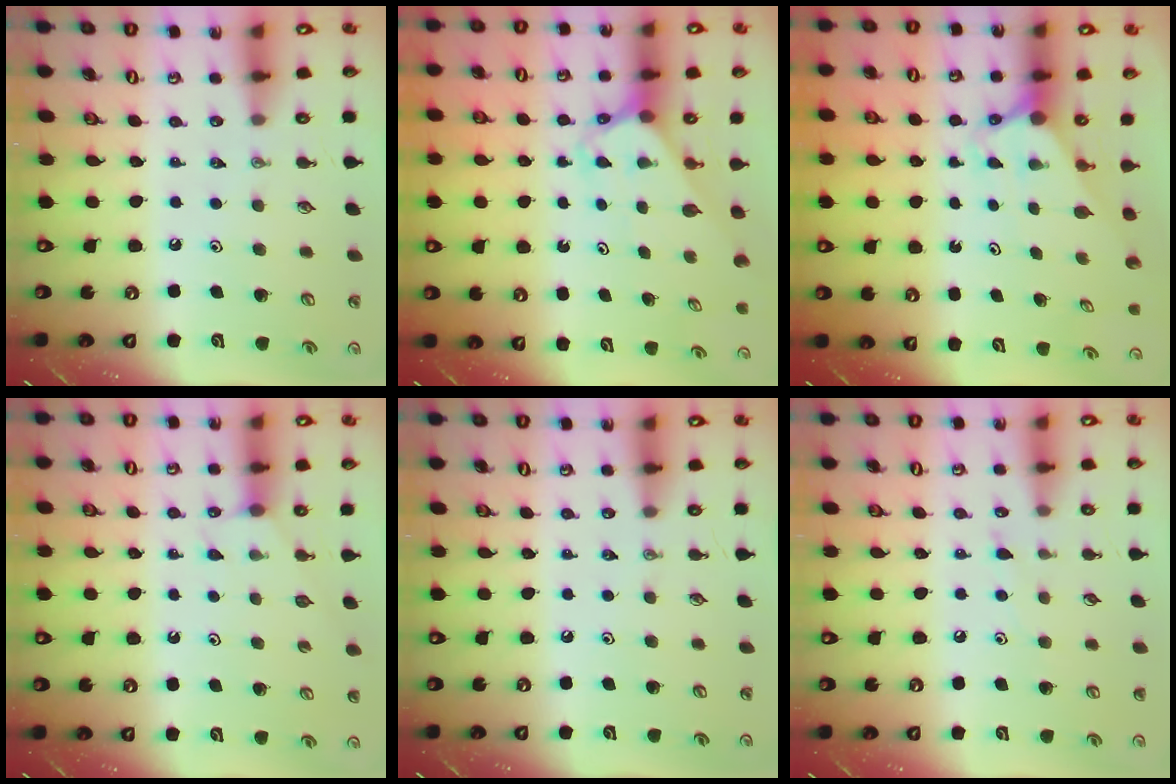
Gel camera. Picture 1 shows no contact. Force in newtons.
{"total": 2.7, "press": 2.7, "slide": 0.2}
{"total": 2.9, "press": 2.9, "slide": 0.0}
{"total": 2.7, "press": 2.7, "slide": 0.3}
{"total": 0.0}
{"total": 5.7, "press": 5.6, "slide": 0.6}